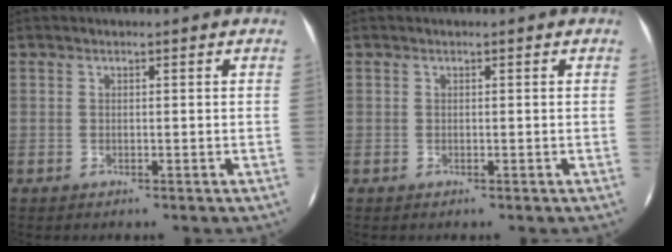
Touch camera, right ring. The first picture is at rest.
{"total": 0.0}